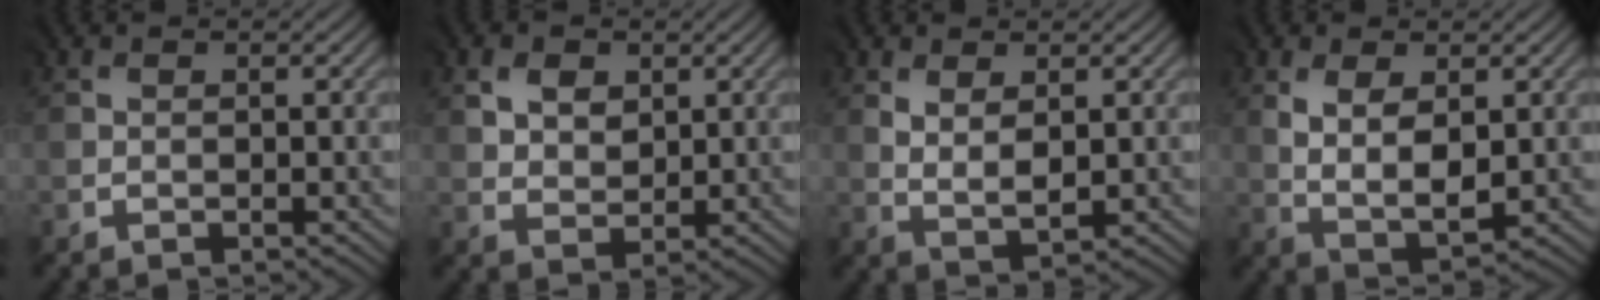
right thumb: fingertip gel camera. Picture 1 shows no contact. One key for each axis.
{"total": 3.7, "fx": 2.0, "fy": 2.6, "fz": 1.7, "tx": -0.034, "ty": -0.001, "tz": 0.039}
{"total": 3.3, "fx": 1.4, "fy": 1.4, "fz": 2.6, "tx": -0.057, "ty": -0.006, "tz": 0.034}
{"total": 5.5, "fx": 1.5, "fy": 2.7, "fz": 4.6, "tx": -0.097, "ty": -0.004, "tz": 0.033}